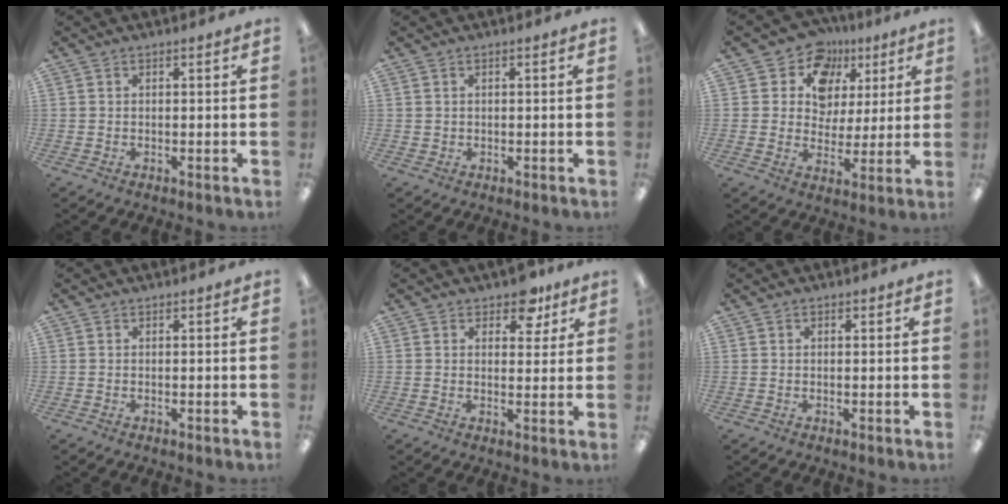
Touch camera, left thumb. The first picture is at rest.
{"total": 0.7, "force": [0.2, 0.7, 0.1], "torque": [-0.003, 0.005, 0.004]}
{"total": 10.6, "force": [5.8, 8.7, 2.3], "torque": [-0.048, -0.040, 0.108]}
{"total": 0.0}
{"total": 6.7, "force": [4.7, 3.6, 3.1], "torque": [-0.025, -0.023, 0.079]}
{"total": 0.6, "force": [0.2, 0.4, 0.4], "torque": [0.001, 0.000, 0.002]}